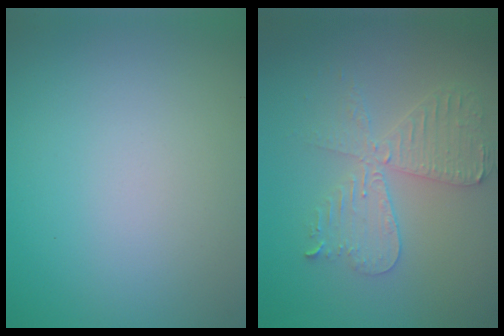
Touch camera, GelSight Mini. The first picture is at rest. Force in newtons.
{"total": 4.7, "press": 4.0, "slide": 2.4}